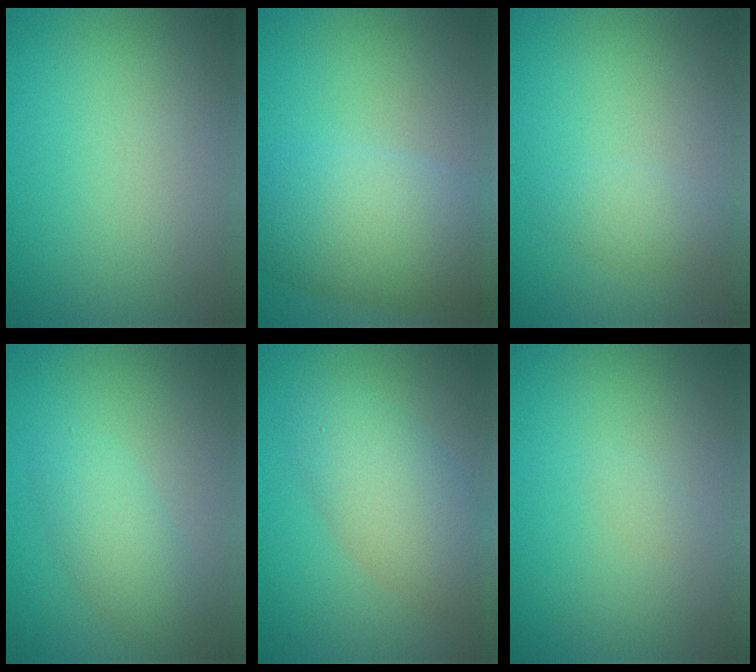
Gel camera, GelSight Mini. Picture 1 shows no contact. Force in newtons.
{"total": 8.0, "press": 8.0, "slide": 0.3}
{"total": 1.6, "press": 1.6, "slide": 0.0}
{"total": 3.0, "press": 3.0, "slide": 0.2}
{"total": 5.5, "press": 5.5, "slide": 0.3}
{"total": 0.6, "press": 0.6, "slide": 0.1}